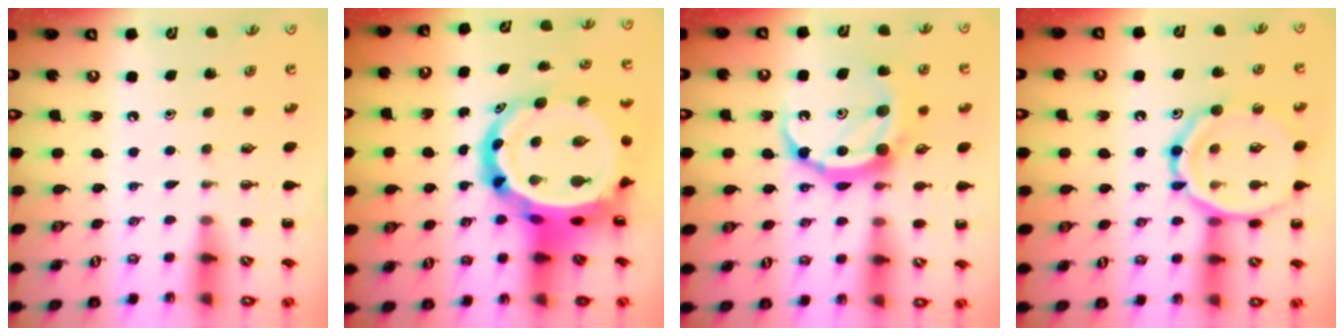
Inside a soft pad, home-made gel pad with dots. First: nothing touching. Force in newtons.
{"total": 16.0, "press": 15.5, "slide": 4.1}
{"total": 15.0, "press": 14.9, "slide": 1.0}
{"total": 17.6, "press": 17.4, "slide": 2.0}